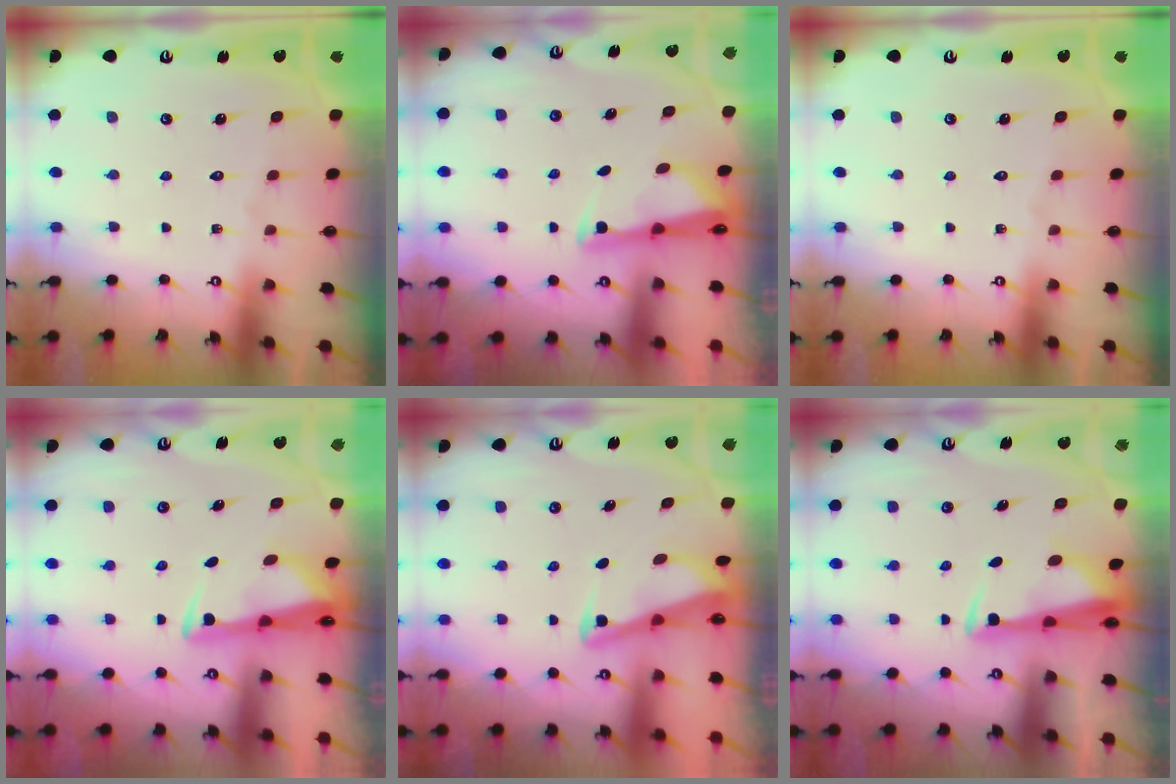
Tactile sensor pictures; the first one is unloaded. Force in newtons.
{"total": 2.7, "press": 2.7, "slide": 0.4}
{"total": 0.0}
{"total": 2.9, "press": 2.8, "slide": 1.0}
{"total": 2.9, "press": 2.8, "slide": 0.3}
{"total": 3.3, "press": 3.2, "slide": 0.7}